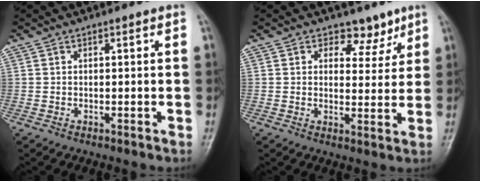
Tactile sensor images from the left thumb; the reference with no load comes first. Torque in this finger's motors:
{"motor_torque": [-0.08, 0.23, -0.04, -0.02, -0.01]}